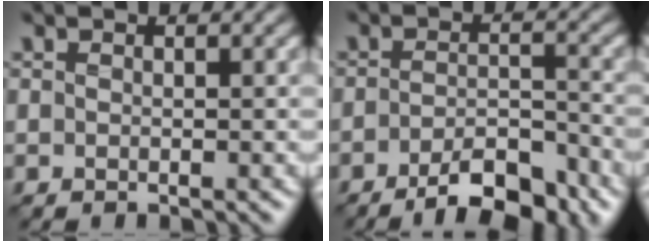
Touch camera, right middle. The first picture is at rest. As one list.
[{"total": 6.4, "force": [-4.4, 1.8, 4.2], "torque": [-0.067, 0.001, -0.071]}]